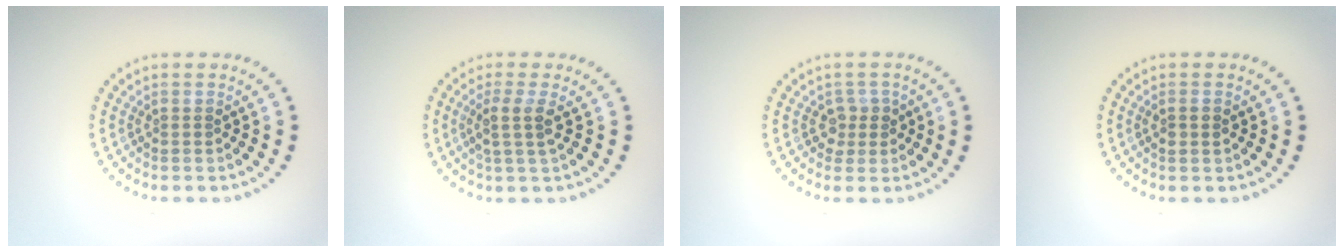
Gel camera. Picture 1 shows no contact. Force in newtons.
{"total": 2.4, "press": 1.9, "slide": 1.4}
{"total": 1.9, "press": 1.5, "slide": 1.1}
{"total": 1.1, "press": 1.0, "slide": 0.3}